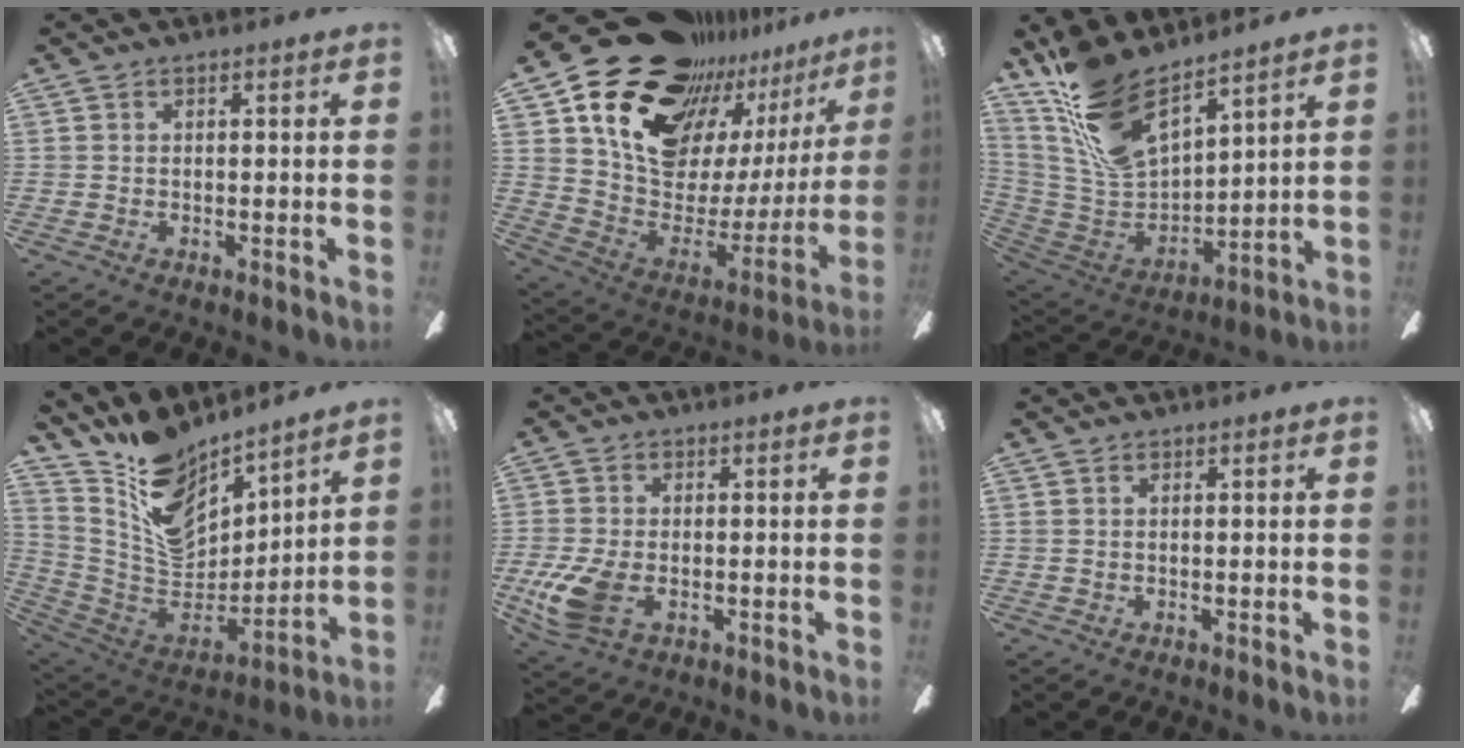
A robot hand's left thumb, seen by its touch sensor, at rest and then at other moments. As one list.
[{"total": 23.0, "force": [17.0, 12.5, 9.4], "torque": [-0.150, -0.115, 0.317]}, {"total": 17.6, "force": [13.3, 6.3, 9.6], "torque": [-0.214, -0.099, 0.242]}, {"total": 14.0, "force": [10.6, 7.1, 5.8], "torque": [-0.122, -0.091, 0.200]}, {"total": 9.8, "force": [-2.7, 5.9, 7.4], "torque": [-0.178, -0.007, -0.049]}, {"total": 0.0}]